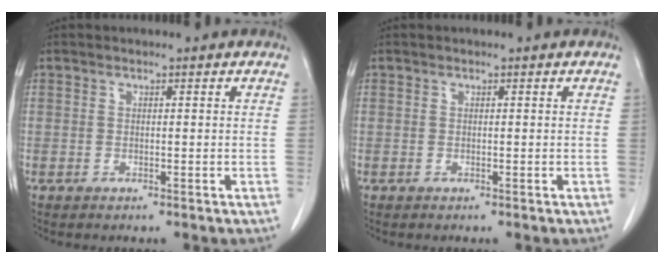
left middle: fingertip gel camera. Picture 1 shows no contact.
{"total": 0.0}